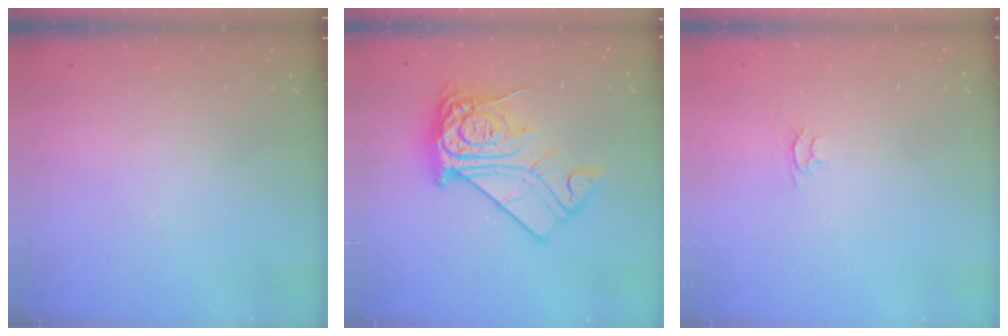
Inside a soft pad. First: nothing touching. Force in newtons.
{"total": 15.7, "press": 15.6, "slide": 1.6}
{"total": 2.4, "press": 2.4, "slide": 0.3}